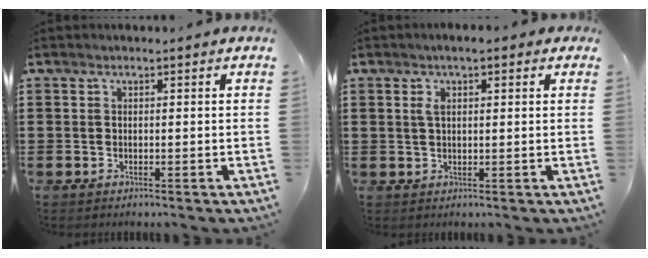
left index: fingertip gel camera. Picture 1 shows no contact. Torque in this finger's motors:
{"motor_torque": [1.14, -1.01, 0.62, 0.09]}